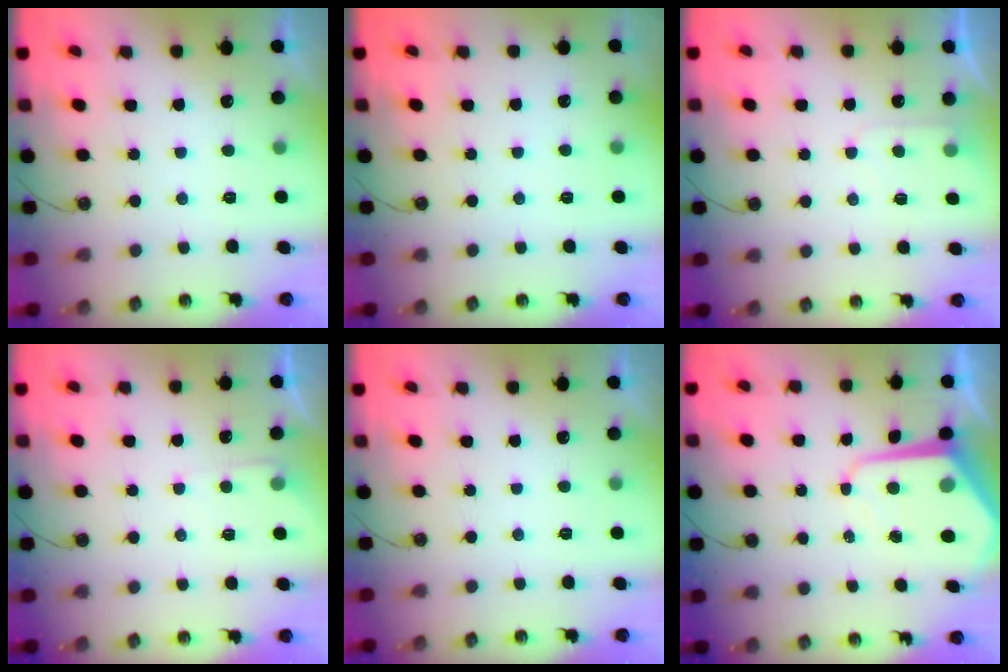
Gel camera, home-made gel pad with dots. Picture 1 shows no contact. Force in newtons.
{"total": 3.0, "press": 2.9, "slide": 0.4}
{"total": 5.3, "press": 5.2, "slide": 0.7}
{"total": 3.3, "press": 3.2, "slide": 0.5}
{"total": 0.0}
{"total": 10.2, "press": 10.2, "slide": 1.0}